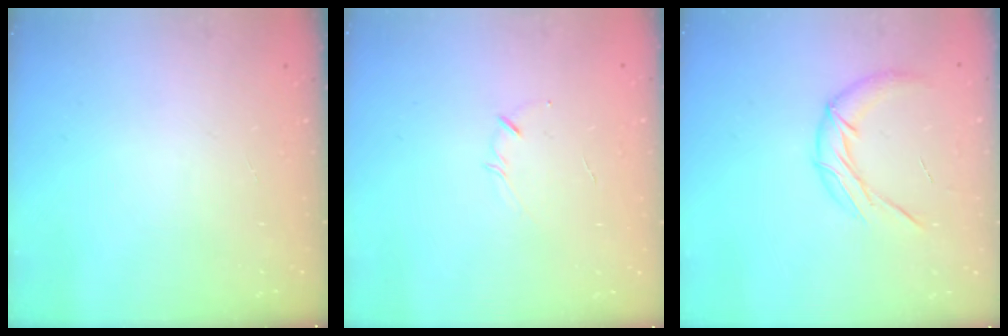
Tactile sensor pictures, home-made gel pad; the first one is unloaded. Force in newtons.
{"total": 2.4, "press": 2.3, "slide": 0.5}
{"total": 11.7, "press": 11.7, "slide": 1.3}